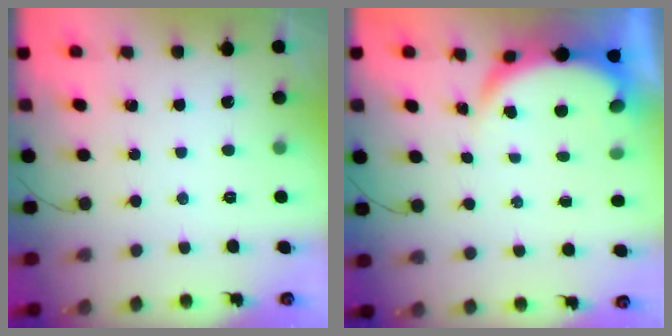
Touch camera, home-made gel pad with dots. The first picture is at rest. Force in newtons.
{"total": 4.9, "press": 4.8, "slide": 0.9}